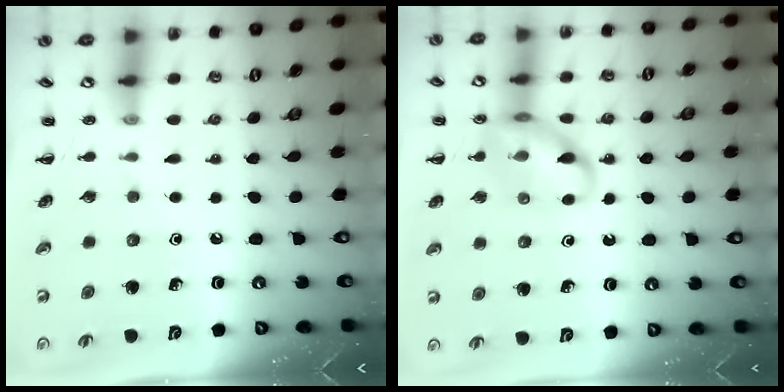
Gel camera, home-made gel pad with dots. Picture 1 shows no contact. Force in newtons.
{"total": 11.8, "press": 11.8, "slide": 1.2}